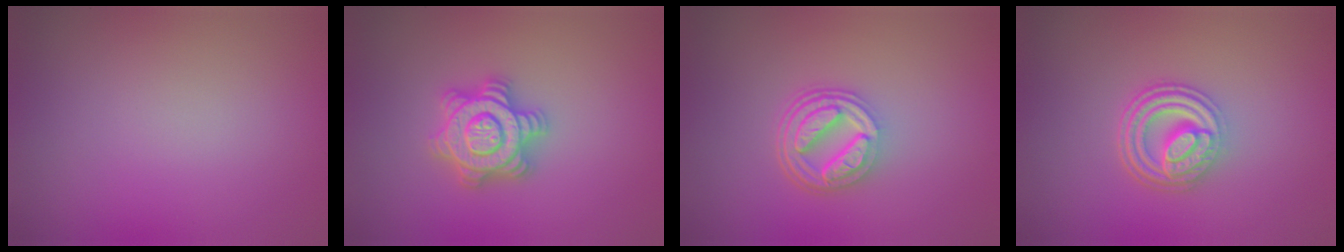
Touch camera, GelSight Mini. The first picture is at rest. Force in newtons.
{"total": 4.8, "press": 4.8, "slide": 0.6}
{"total": 5.2, "press": 3.8, "slide": 3.6}
{"total": 4.8, "press": 3.7, "slide": 3.1}